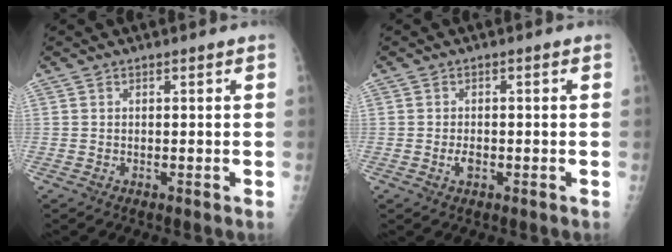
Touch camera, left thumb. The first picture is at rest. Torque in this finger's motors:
{"motor_torque": [-0.05, 0.04, 0.05, 0.00, 0.00]}